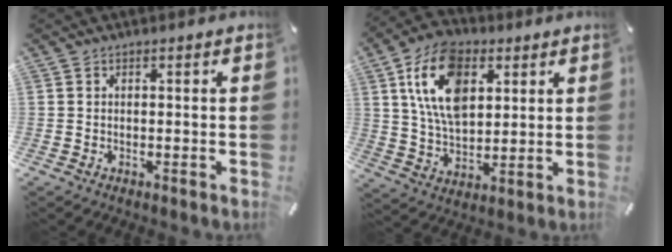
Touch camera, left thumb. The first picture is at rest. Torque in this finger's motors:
{"motor_torque": [0.66, 0.62, 1.75, -1.02, 0.60]}